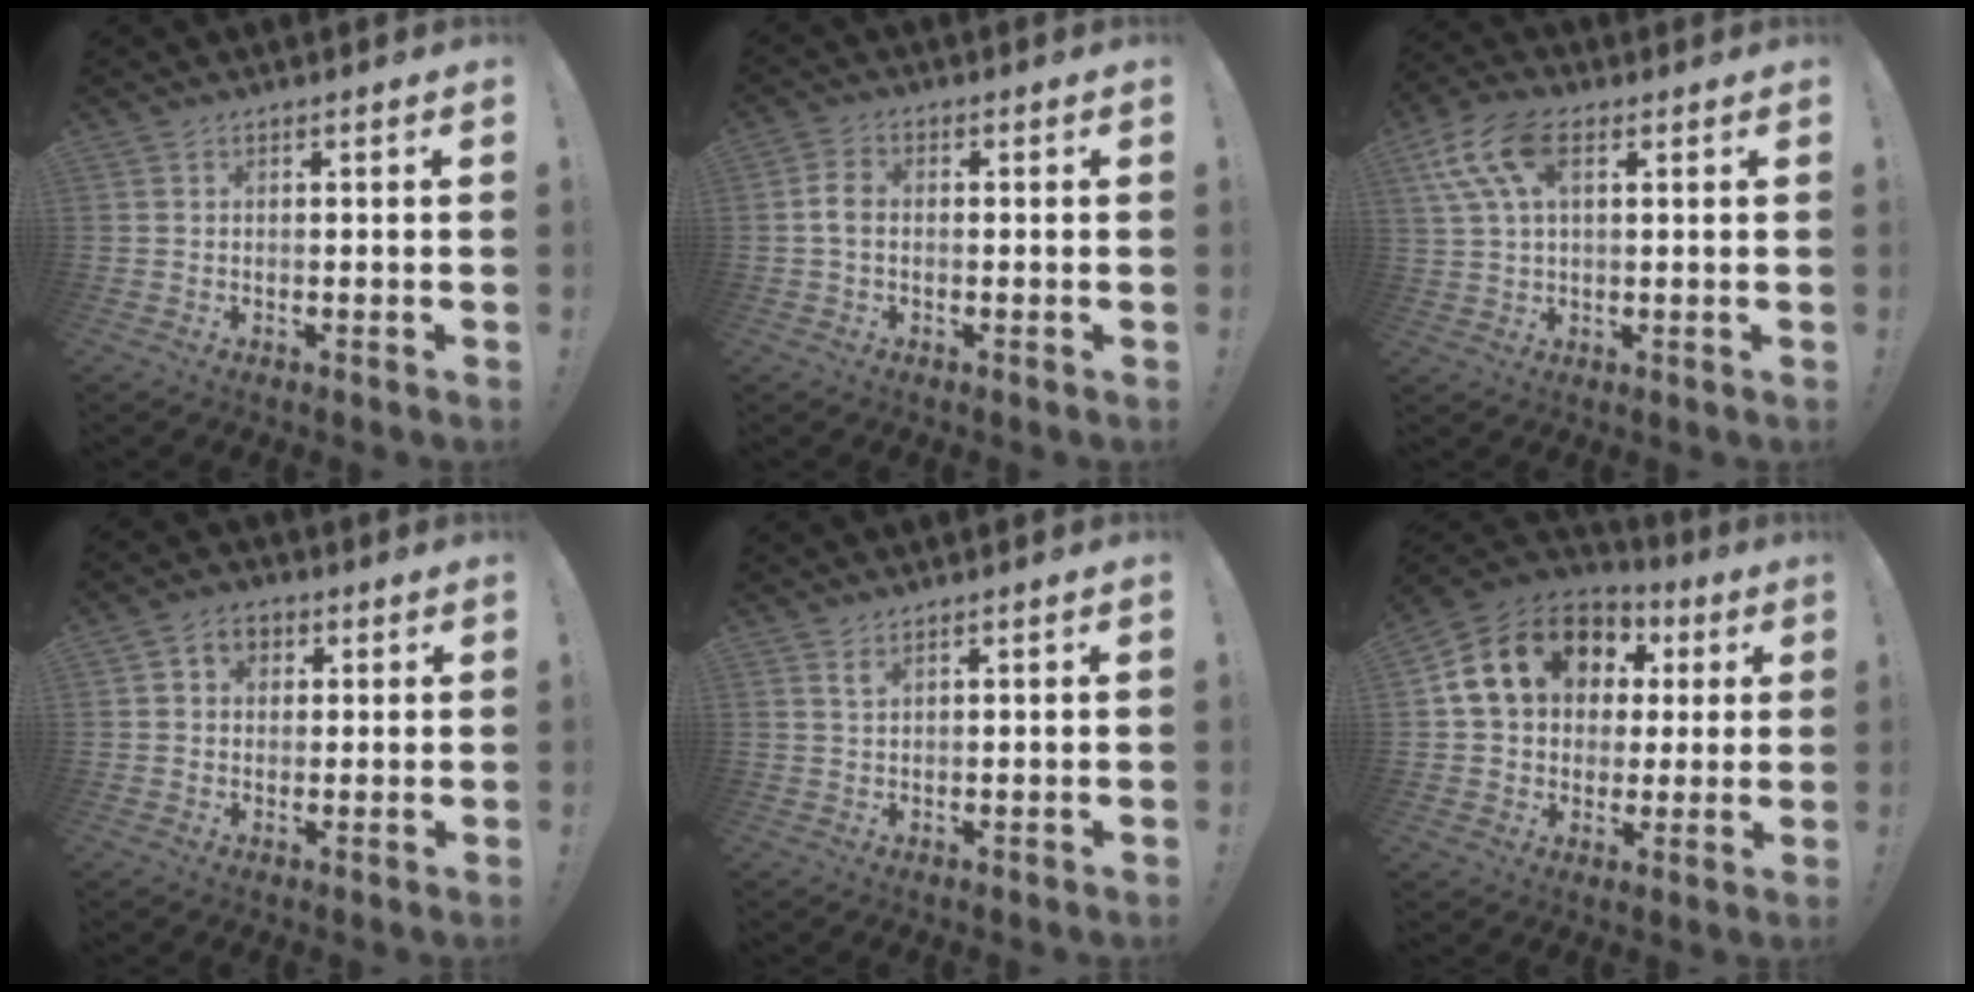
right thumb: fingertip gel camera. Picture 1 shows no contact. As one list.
[{"total": 4.6, "force": [-0.4, 3.1, 3.4], "torque": [-0.064, 0.012, -0.005]}, {"total": 12.8, "force": [4.9, 7.1, 9.5], "torque": [-0.193, -0.002, 0.094]}, {"total": 5.2, "force": [1.6, 4.4, 2.3], "torque": [-0.031, 0.001, 0.031]}, {"total": 1.8, "force": [1.3, 0.4, 1.2], "torque": [-0.017, -0.004, 0.023]}, {"total": 17.5, "force": [6.5, 13.4, 9.2], "torque": [-0.140, -0.016, 0.133]}]